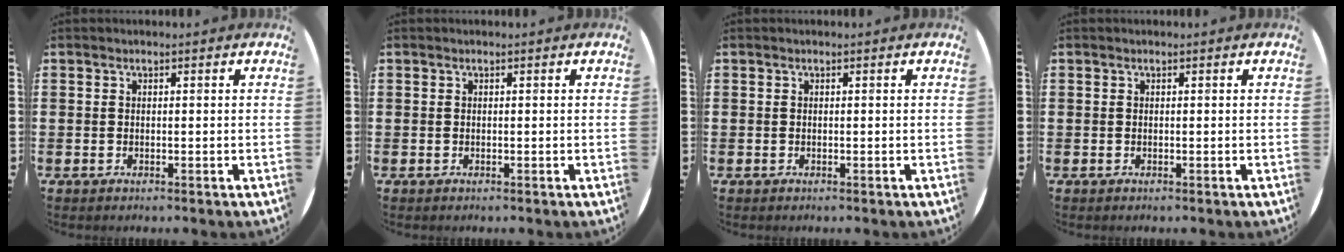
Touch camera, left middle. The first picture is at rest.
{"total": 0.0}
{"total": 0.0}
{"total": 0.0}